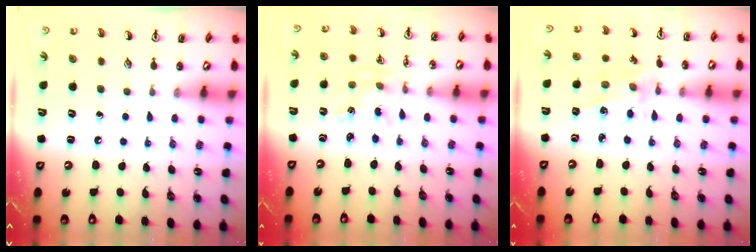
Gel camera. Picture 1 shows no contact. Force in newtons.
{"total": 0.5, "press": 0.5, "slide": 0.1}
{"total": 2.3, "press": 2.2, "slide": 0.6}